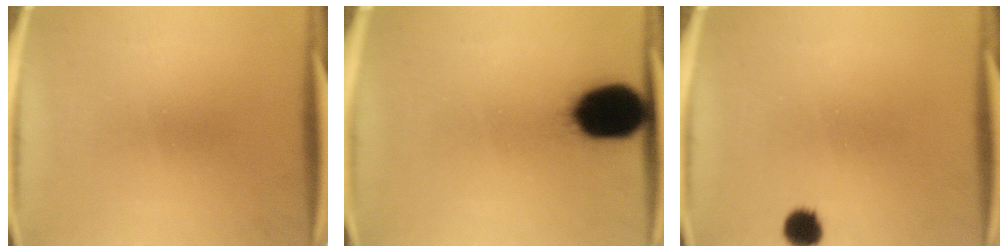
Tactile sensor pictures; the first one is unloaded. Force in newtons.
{"total": 17.1}
{"total": 3.9}